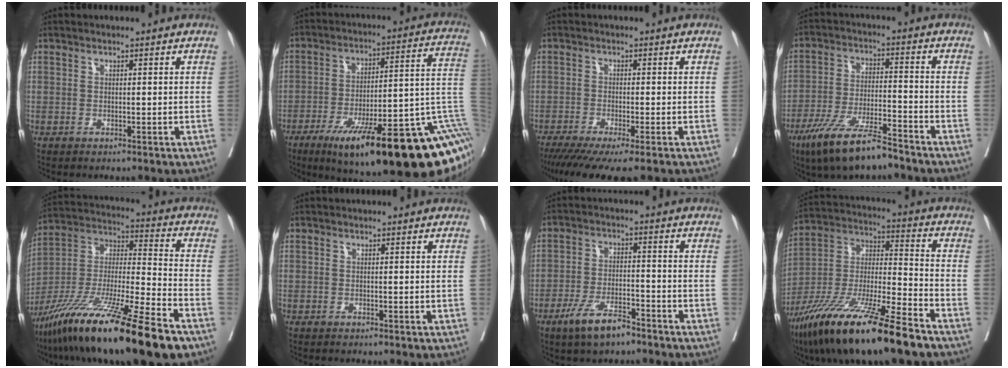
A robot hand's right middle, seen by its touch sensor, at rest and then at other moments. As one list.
[{"total": 31.4, "force": [-14.8, 4.9, 27.3], "torque": [-0.258, 0.003, -0.217]}, {"total": 9.1, "force": [-6.7, 0.8, 6.1], "torque": [-0.087, -0.019, -0.108]}, {"total": 12.0, "force": [-8.8, 1.9, 8.0], "torque": [-0.150, -0.026, -0.159]}, {"total": 24.8, "force": [-16.4, 1.7, 18.5], "torque": [-0.322, -0.051, -0.294]}, {"total": 0.0}, {"total": 7.2, "force": [-5.0, 2.0, 4.7], "torque": [-0.095, -0.005, -0.086]}, {"total": 22.3, "force": [-15.1, 2.3, 16.2], "torque": [-0.300, -0.049, -0.271]}]